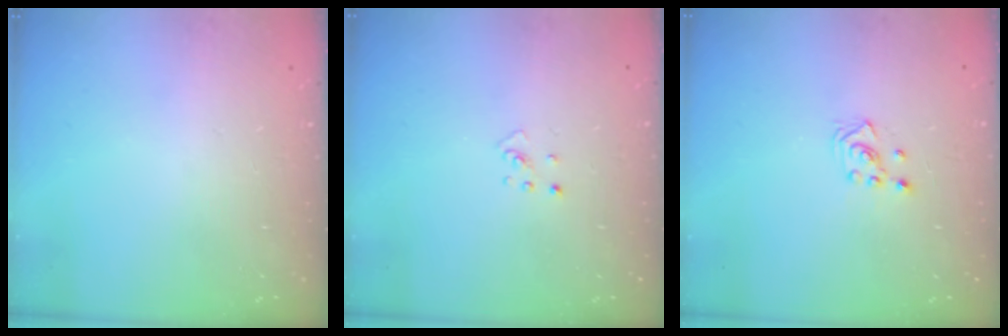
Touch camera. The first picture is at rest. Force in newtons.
{"total": 2.0, "press": 2.0, "slide": 0.3}
{"total": 2.5, "press": 2.3, "slide": 1.0}